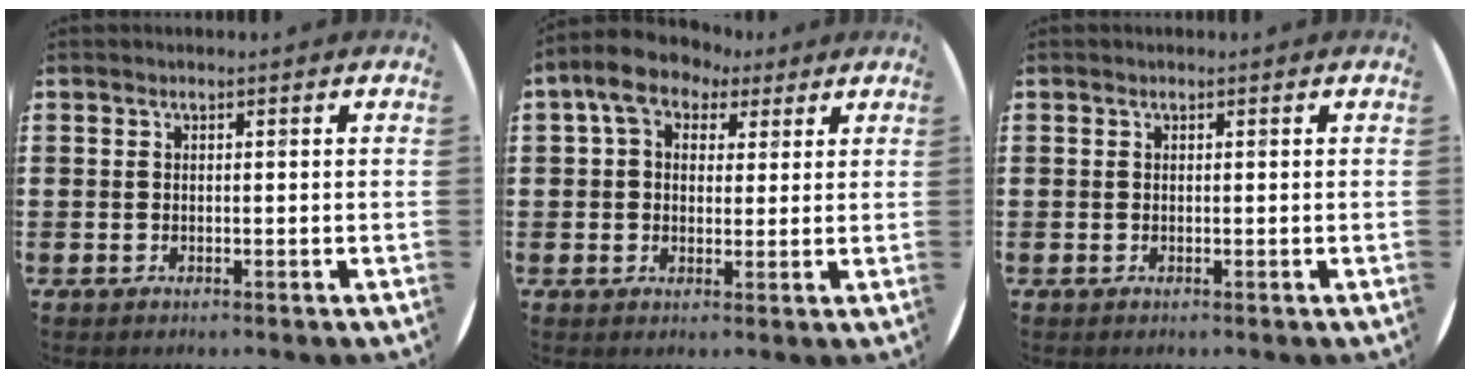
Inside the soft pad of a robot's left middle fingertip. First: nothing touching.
{"total": 6.4, "force": [4.2, 4.2, 2.2], "torque": [-0.056, 0.007, 0.077]}
{"total": 0.0}